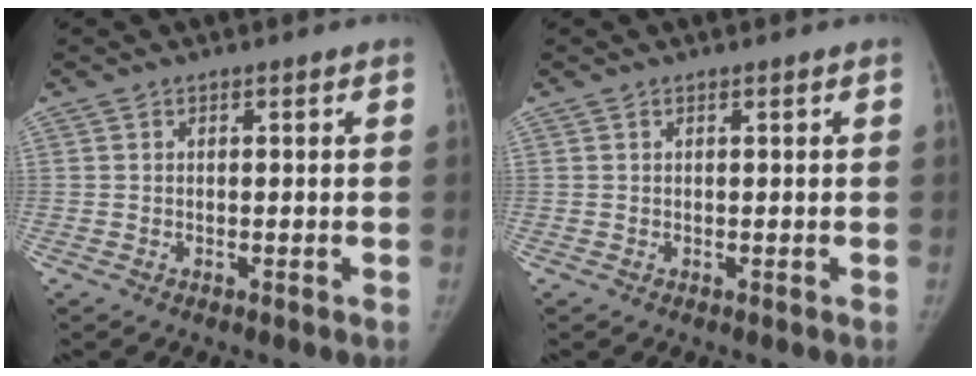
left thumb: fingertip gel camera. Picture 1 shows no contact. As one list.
[{"total": 0.0}]